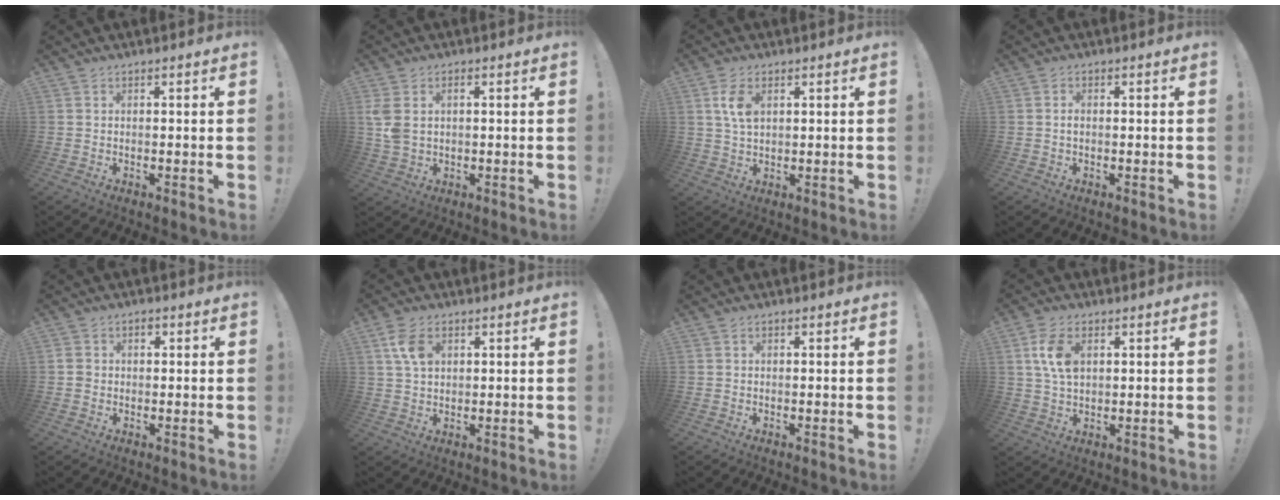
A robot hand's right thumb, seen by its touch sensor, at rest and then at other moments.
{"total": 5.3, "force": [1.4, 3.5, 3.6], "torque": [-0.079, -0.002, 0.026]}
{"total": 6.6, "force": [2.2, 3.9, 4.8], "torque": [-0.089, -0.003, 0.039]}
{"total": 1.0, "force": [-0.2, 0.6, 0.8], "torque": [-0.010, 0.000, -0.006]}
{"total": 3.0, "force": [-0.3, 2.7, 1.3], "torque": [-0.010, 0.004, -0.006]}
{"total": 7.3, "force": [2.6, 4.8, 4.8], "torque": [-0.088, 0.000, 0.050]}
{"total": 0.5, "force": [0.0, 0.5, 0.2], "torque": [0.001, 0.000, -0.003]}
{"total": 9.0, "force": [2.4, 5.7, 6.5], "torque": [-0.125, 0.003, 0.046]}